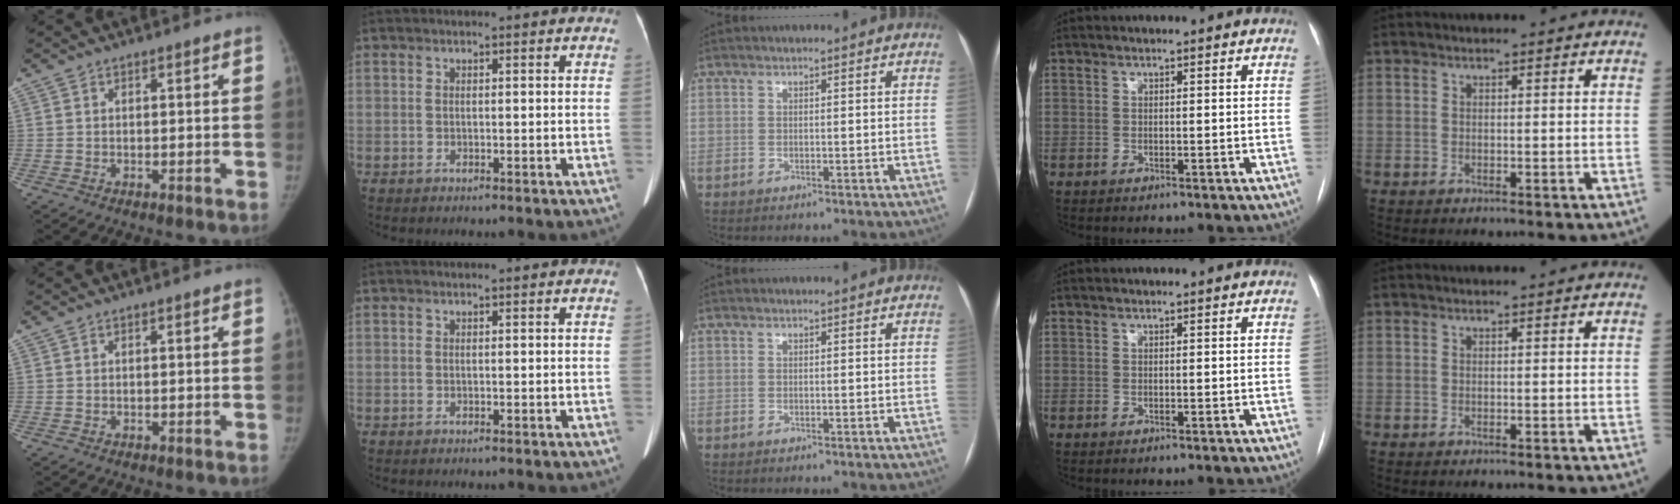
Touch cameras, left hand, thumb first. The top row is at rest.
{}